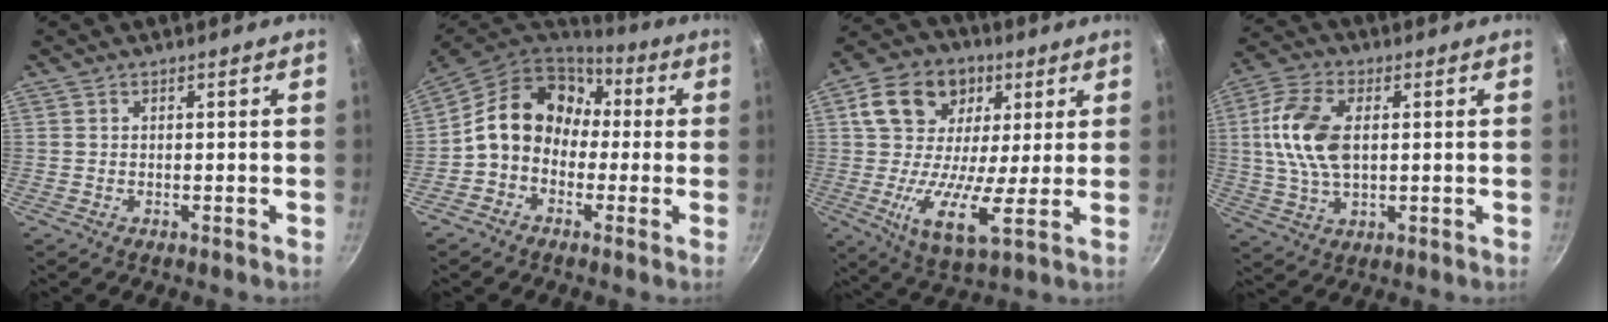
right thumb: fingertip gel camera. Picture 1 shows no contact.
{"total": 15.7, "force": [0.9, 12.6, 9.3], "torque": [-0.130, 0.052, -0.007]}
{"total": 17.3, "force": [3.8, 11.7, 12.2], "torque": [-0.198, -0.002, 0.046]}
{"total": 12.6, "force": [1.6, 7.3, 10.1], "torque": [-0.192, 0.009, 0.025]}